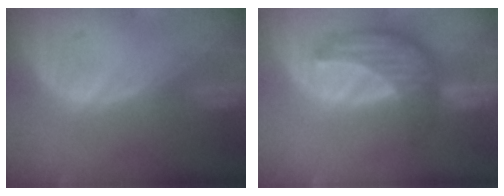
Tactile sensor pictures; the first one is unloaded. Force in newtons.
{"total": 7.9, "press": 7.4, "slide": 2.7}